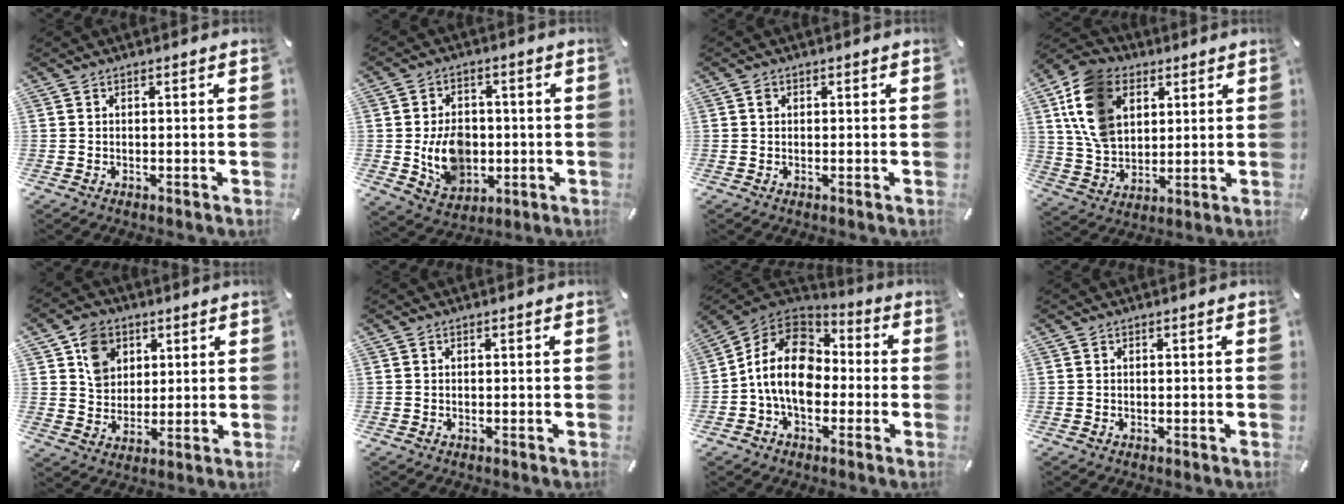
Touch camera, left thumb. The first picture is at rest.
{"total": 10.6, "force": [-0.8, 8.5, 6.3], "torque": [-0.126, 0.007, -0.012]}
{"total": 0.9, "force": [0.2, 0.8, 0.3], "torque": [0.002, 0.000, 0.002]}
{"total": 15.0, "force": [5.4, 11.2, 8.3], "torque": [-0.199, -0.004, 0.101]}
{"total": 8.9, "force": [3.7, 7.4, 3.1], "torque": [-0.046, -0.004, 0.069]}
{"total": 0.0}
{"total": 14.2, "force": [-1.8, 10.9, 9.0], "torque": [-0.179, 0.024, -0.033]}
{"total": 0.0}